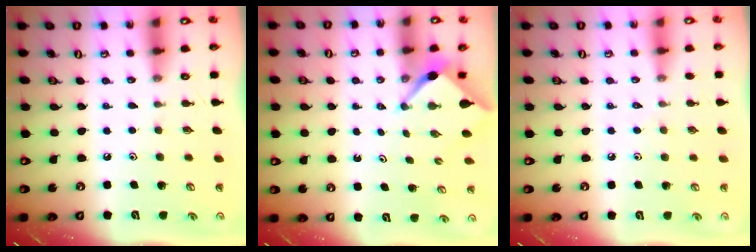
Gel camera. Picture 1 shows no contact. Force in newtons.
{"total": 2.4, "press": 2.4, "slide": 0.2}
{"total": 4.1, "press": 4.1, "slide": 0.7}